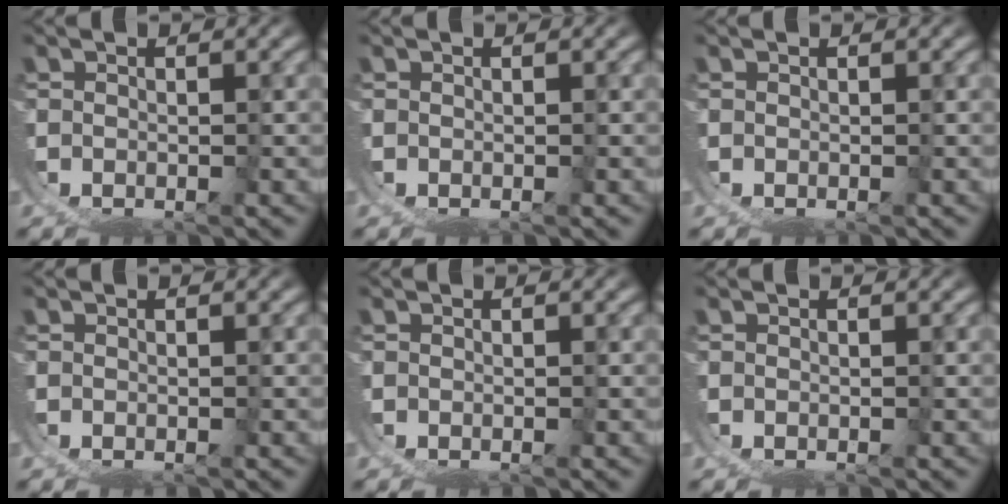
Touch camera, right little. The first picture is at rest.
{"total": 0.0}
{"total": 0.0}
{"total": 0.0}
{"total": 0.0}
{"total": 0.0}